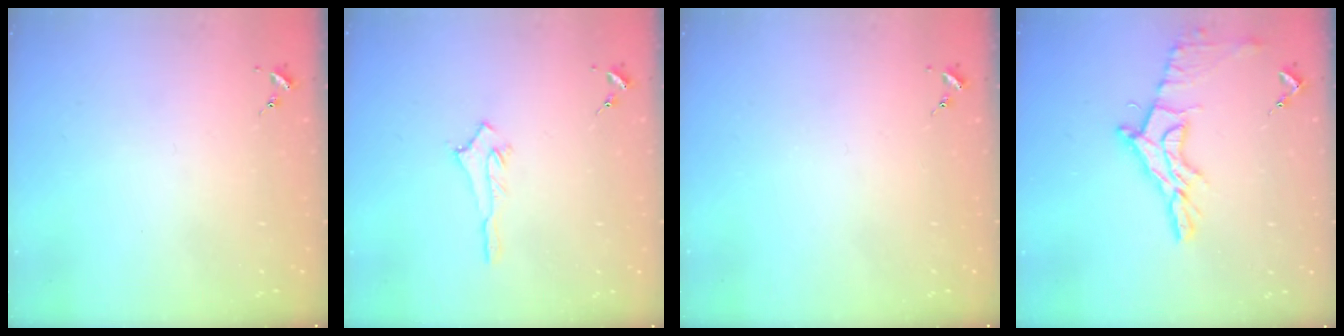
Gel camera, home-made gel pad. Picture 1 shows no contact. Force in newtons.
{"total": 3.2, "press": 3.1, "slide": 0.4}
{"total": 0.0}
{"total": 12.9, "press": 12.8, "slide": 1.1}